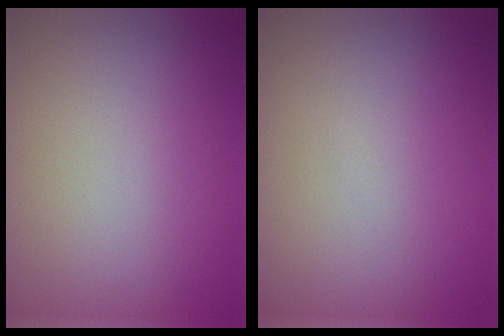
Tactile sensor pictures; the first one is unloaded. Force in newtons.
{"total": 0.0}